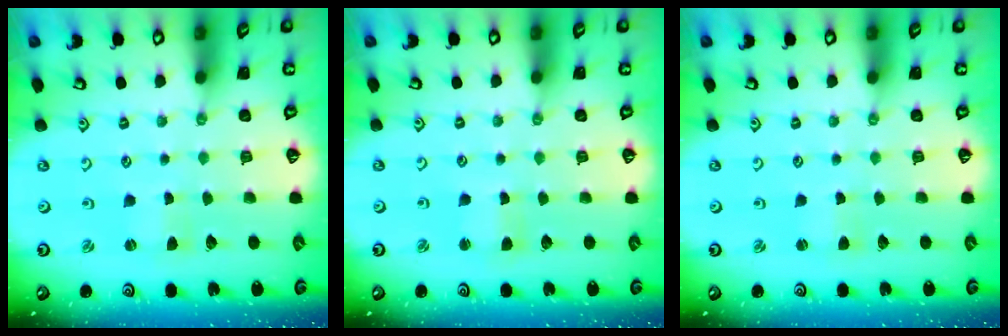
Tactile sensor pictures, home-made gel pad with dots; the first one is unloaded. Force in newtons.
{"total": 2.2, "press": 2.2, "slide": 0.3}
{"total": 1.8, "press": 1.8, "slide": 0.3}